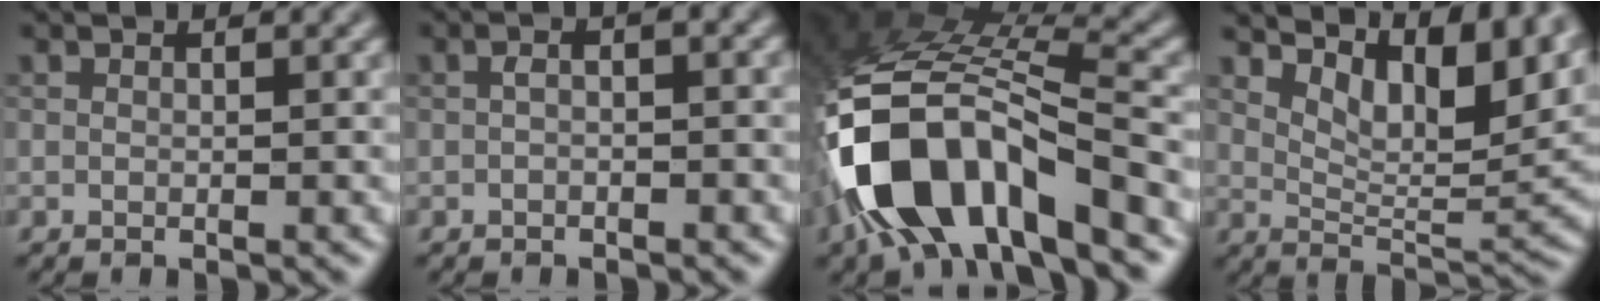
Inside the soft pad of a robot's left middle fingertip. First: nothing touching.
{"total": 1.7, "force": [-0.4, 0.7, 1.5], "torque": [-0.027, 0.002, -0.010]}
{"total": 13.2, "force": [-6.8, 6.0, 9.7], "torque": [-0.185, -0.009, -0.126]}
{"total": 9.0, "force": [5.6, 3.4, 6.2], "torque": [-0.092, 0.000, 0.097]}